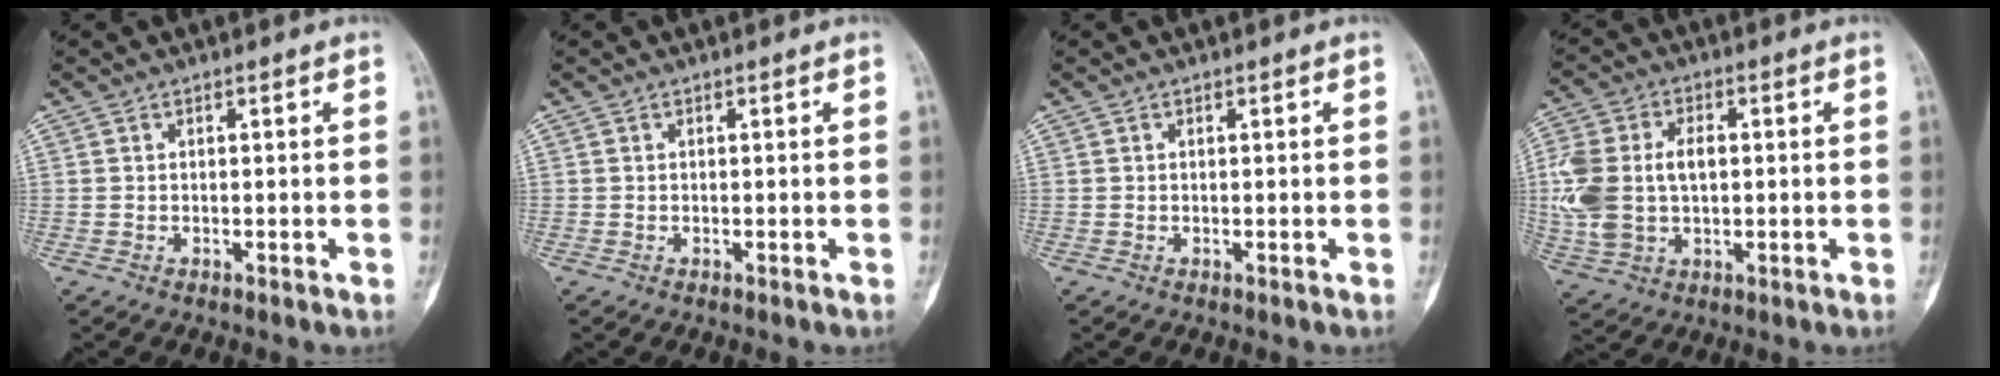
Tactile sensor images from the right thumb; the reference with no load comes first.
{"total": 0.0}
{"total": 0.0}
{"total": 13.9, "force": [0.7, 9.2, 10.4], "torque": [-0.234, 0.015, 0.020]}